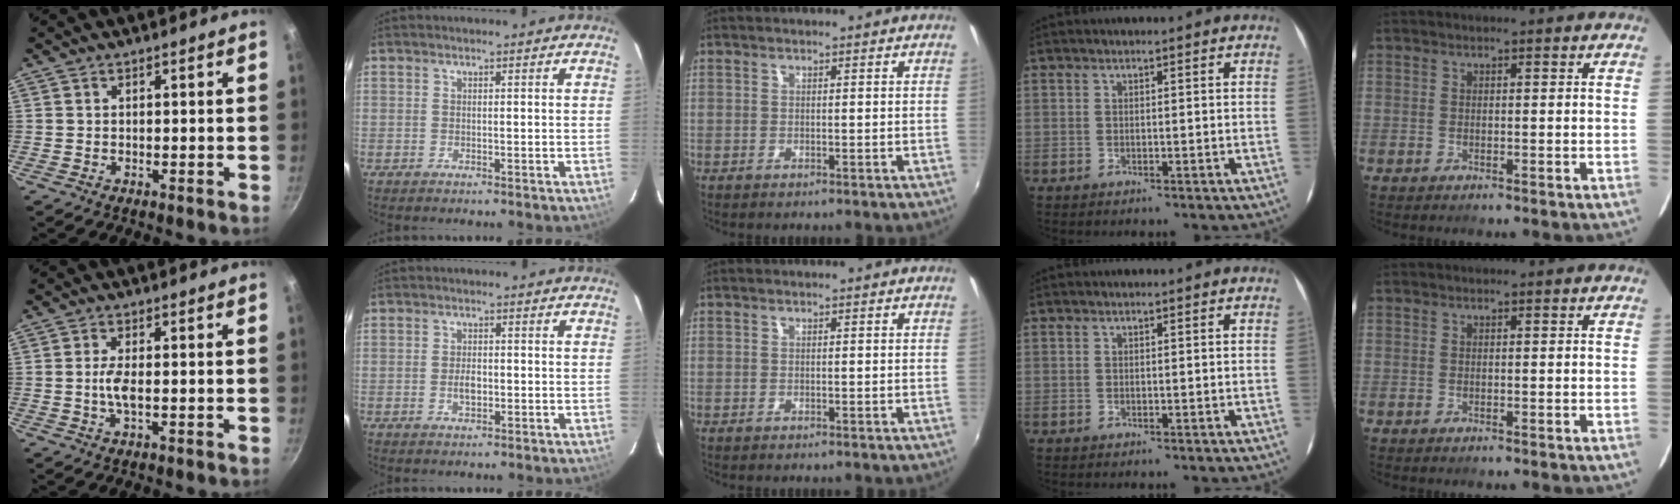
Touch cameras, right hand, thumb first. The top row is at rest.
{"thumb": {"total": 3.2, "force": [-0.4, 1.0, 3.0], "torque": [-0.070, 0.000, -0.013]}, "index": {"total": 2.7, "force": [-0.4, 1.6, 2.2], "torque": [-0.039, 0.002, -0.006]}}